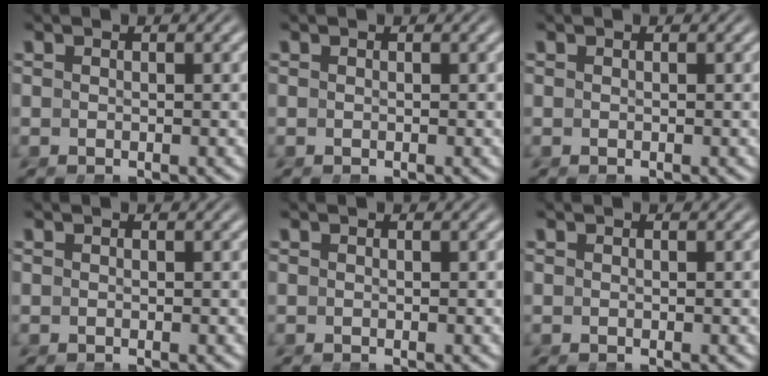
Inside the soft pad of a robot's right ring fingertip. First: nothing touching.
{"total": 0.0}
{"total": 0.0}
{"total": 0.0}
{"total": 0.0}
{"total": 0.0}